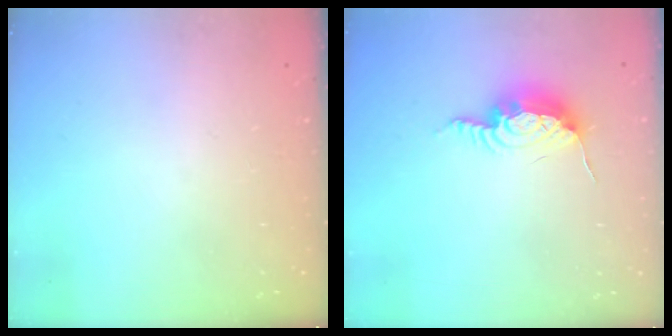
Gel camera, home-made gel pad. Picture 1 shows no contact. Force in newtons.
{"total": 11.0, "press": 11.0, "slide": 1.0}